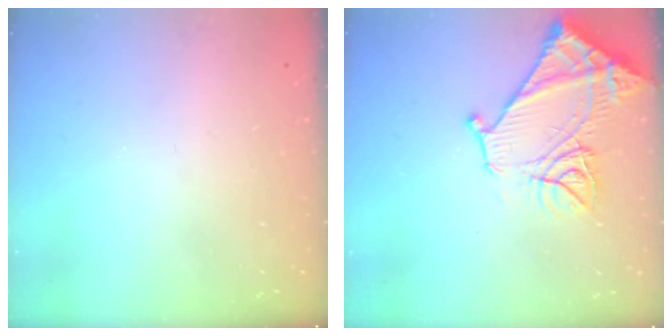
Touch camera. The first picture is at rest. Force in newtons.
{"total": 15.8, "press": 15.7, "slide": 1.5}